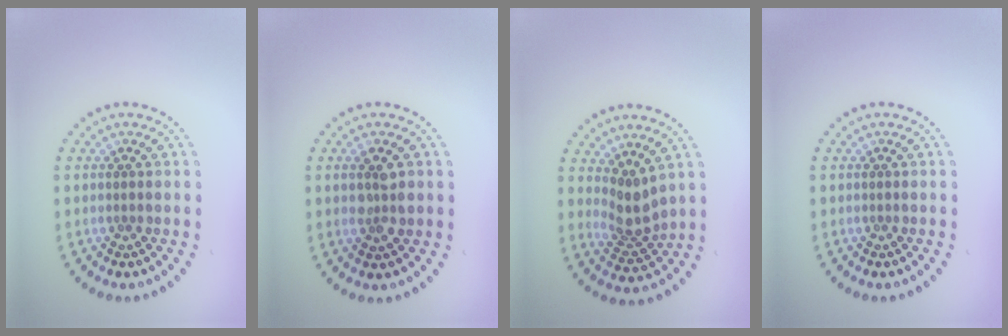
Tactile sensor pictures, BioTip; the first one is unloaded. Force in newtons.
{"total": 2.5, "press": 2.4, "slide": 0.4}
{"total": 2.8, "press": 2.1, "slide": 1.8}
{"total": 0.0}